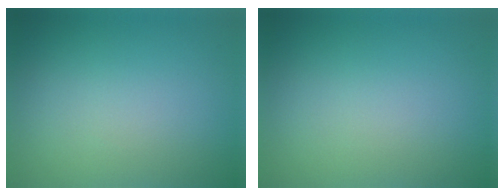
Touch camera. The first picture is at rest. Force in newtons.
{"total": 0.0}